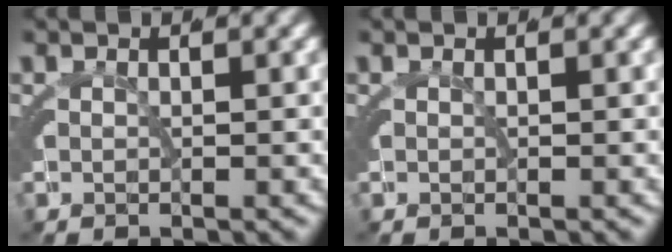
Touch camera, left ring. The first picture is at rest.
{"total": 0.0}